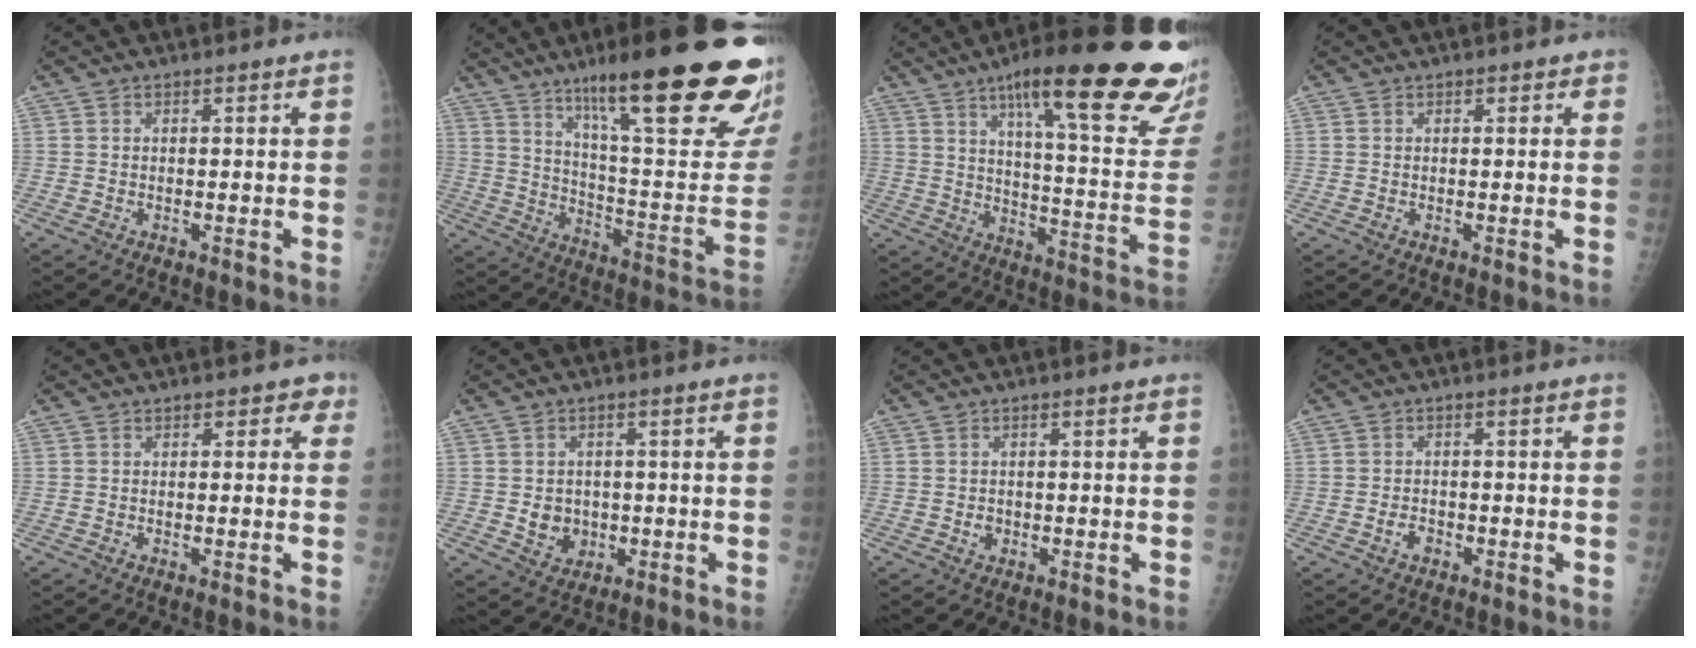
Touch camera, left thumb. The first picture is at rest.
{"total": 32.4, "force": [19.3, 5.6, 25.3], "torque": [-0.284, -0.059, 0.294]}
{"total": 30.8, "force": [18.8, 5.6, 23.7], "torque": [-0.269, -0.060, 0.267]}
{"total": 1.0, "force": [0.6, 0.6, 0.6], "torque": [0.004, 0.000, 0.002]}
{"total": 2.5, "force": [1.2, 1.8, 1.4], "torque": [0.015, 0.001, 0.007]}
{"total": 4.9, "force": [-0.5, 4.3, 2.4], "torque": [-0.015, 0.002, 0.003]}
{"total": 1.2, "force": [-0.2, 1.0, 0.5], "torque": [-0.004, 0.002, -0.001]}
{"total": 2.1, "force": [-1.0, 1.4, 1.2], "torque": [-0.018, 0.008, -0.016]}